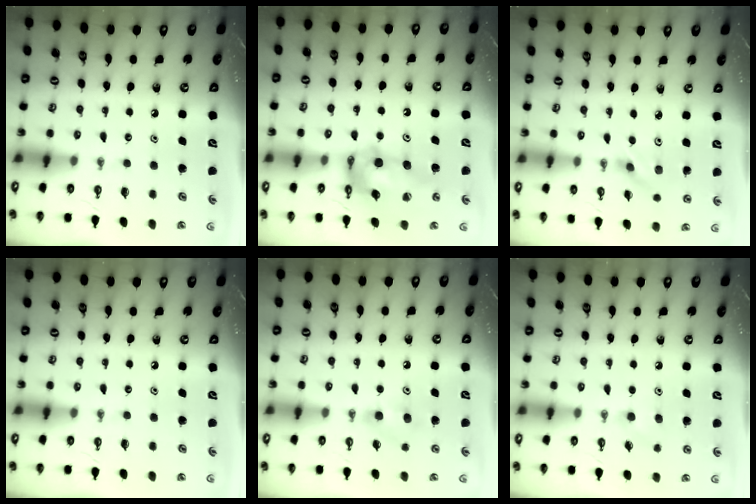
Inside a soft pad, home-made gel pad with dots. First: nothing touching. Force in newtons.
{"total": 14.1, "press": 14.0, "slide": 1.2}
{"total": 2.0, "press": 1.9, "slide": 0.6}
{"total": 0.0}
{"total": 5.3, "press": 5.1, "slide": 1.3}
{"total": 5.1, "press": 4.6, "slide": 2.2}